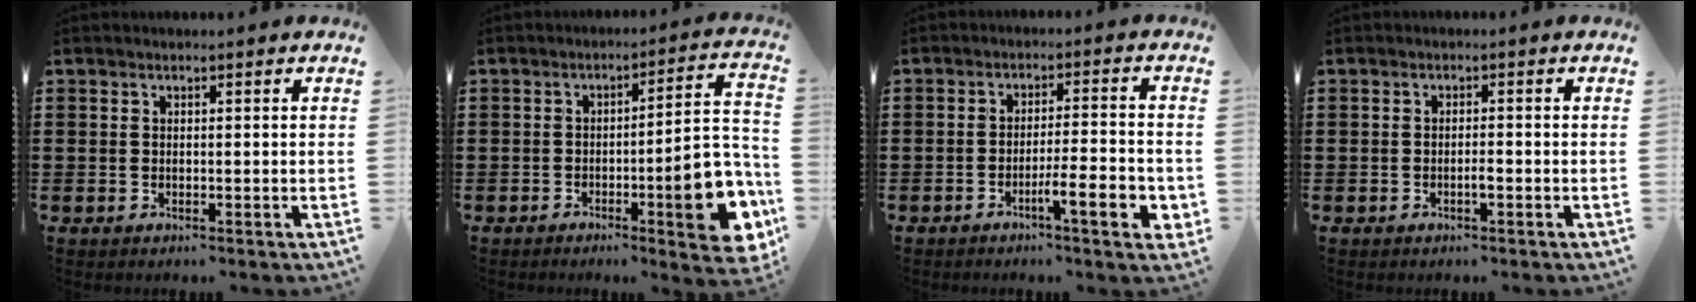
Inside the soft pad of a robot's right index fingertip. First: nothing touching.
{"total": 12.3, "force": [-4.4, 2.9, 11.1], "torque": [-0.145, -0.008, -0.075]}
{"total": 7.2, "force": [-3.2, 1.1, 6.4], "torque": [-0.099, -0.001, -0.051]}
{"total": 1.4, "force": [-0.7, 0.2, 1.2], "torque": [-0.022, -0.002, -0.012]}